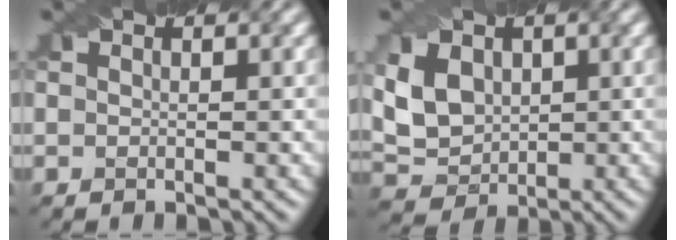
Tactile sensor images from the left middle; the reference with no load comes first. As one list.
[{"total": 4.6, "force": [0.8, 3.6, 2.8], "torque": [-0.069, 0.003, 0.016]}]